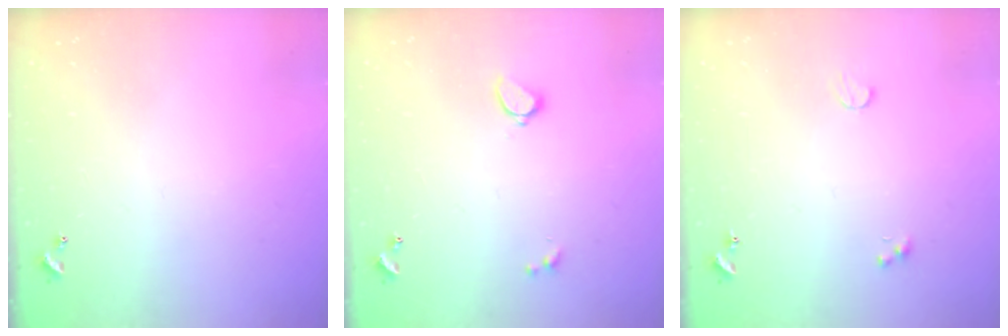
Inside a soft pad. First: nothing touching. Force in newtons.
{"total": 1.7, "press": 1.7, "slide": 0.5}
{"total": 1.1, "press": 1.0, "slide": 0.6}